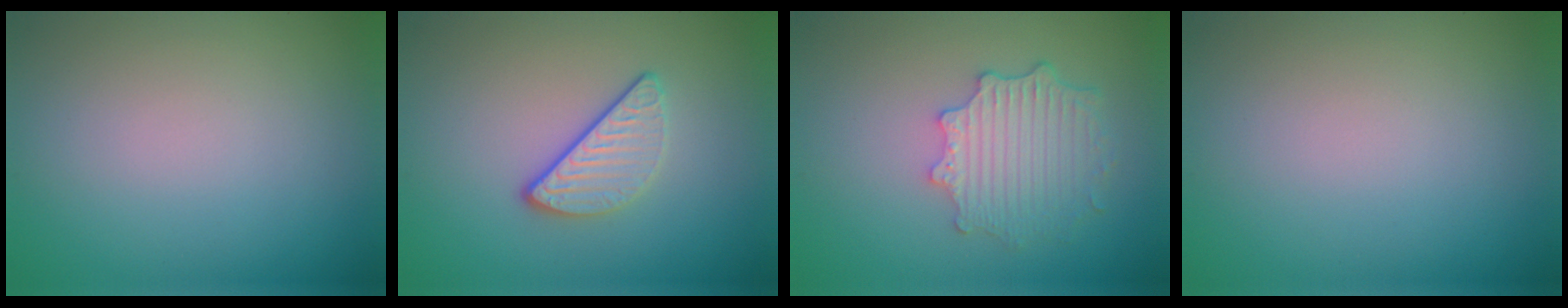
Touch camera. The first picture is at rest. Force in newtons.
{"total": 2.9, "press": 2.4, "slide": 1.7}
{"total": 4.2, "press": 3.5, "slide": 2.4}
{"total": 0.0}